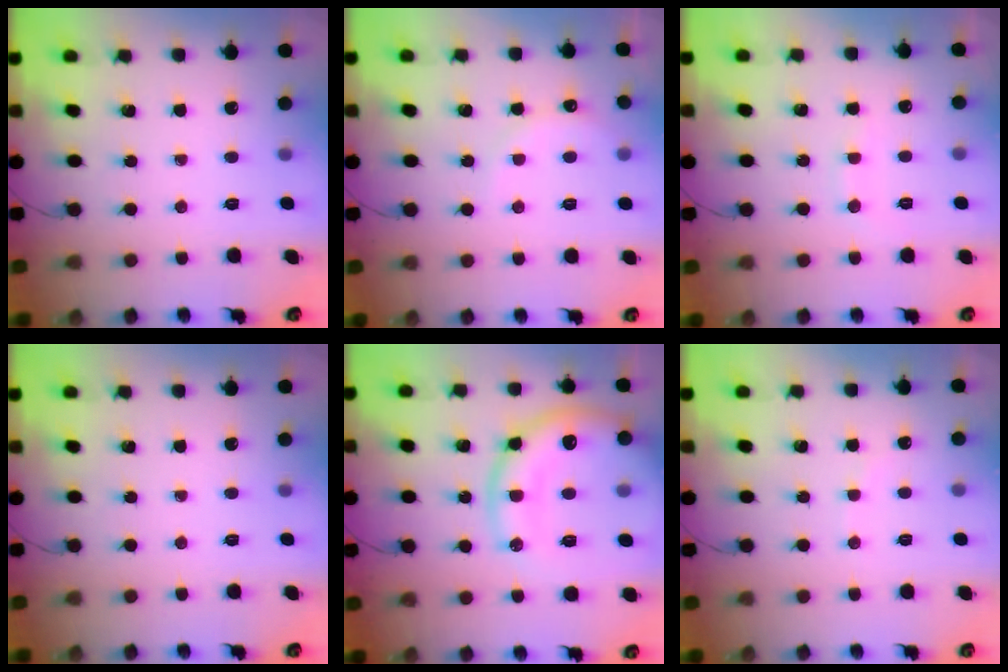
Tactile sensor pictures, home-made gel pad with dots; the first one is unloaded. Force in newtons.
{"total": 6.7, "press": 6.6, "slide": 1.3}
{"total": 7.1, "press": 6.9, "slide": 1.4}
{"total": 0.0}
{"total": 19.6, "press": 19.5, "slide": 2.4}
{"total": 2.8, "press": 2.7, "slide": 0.7}